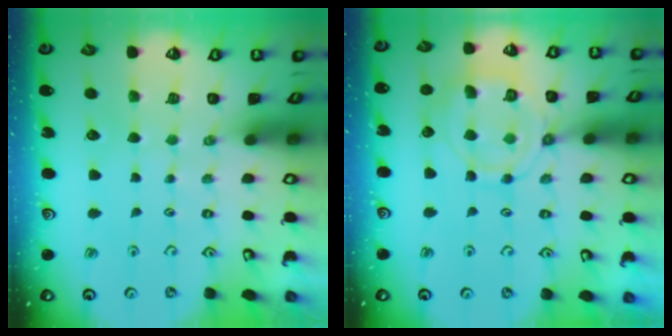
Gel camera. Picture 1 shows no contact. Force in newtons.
{"total": 12.5, "press": 12.4, "slide": 1.3}